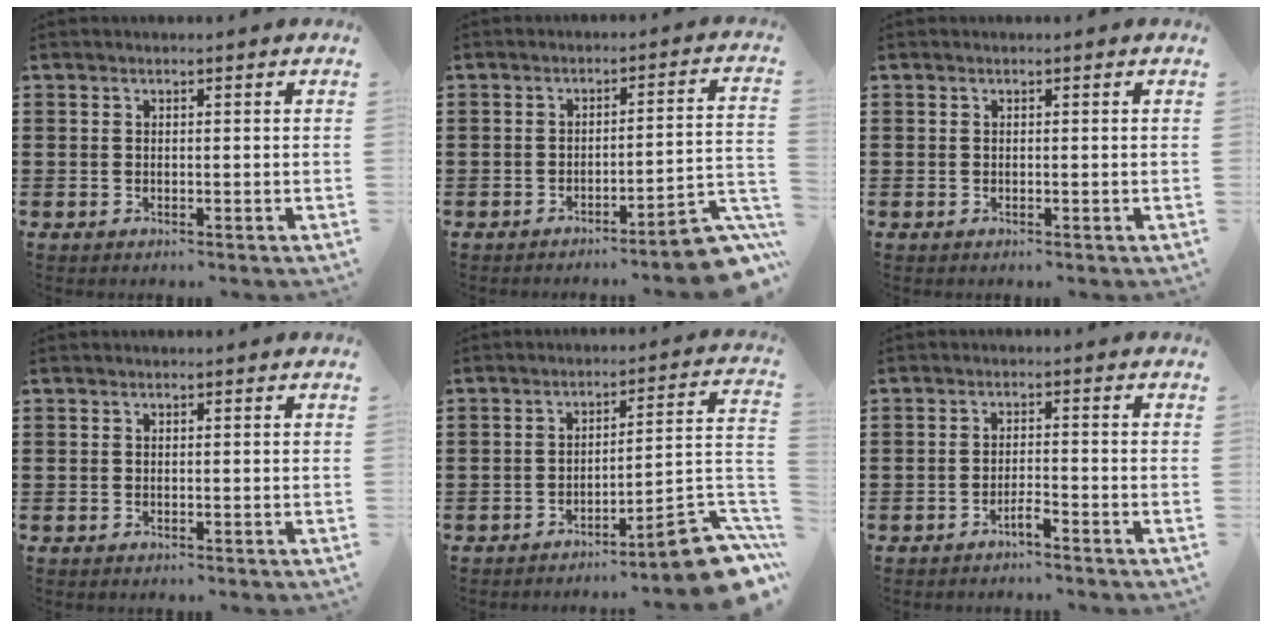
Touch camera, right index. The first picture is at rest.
{"total": 6.0, "force": [-4.7, 0.6, 3.7], "torque": [-0.059, -0.004, -0.088]}
{"total": 0.0}
{"total": 0.0}
{"total": 9.8, "force": [-7.1, 1.4, 6.7], "torque": [-0.079, 0.008, -0.134]}
{"total": 2.2, "force": [-1.9, 0.0, 1.1], "torque": [-0.022, 0.000, -0.035]}